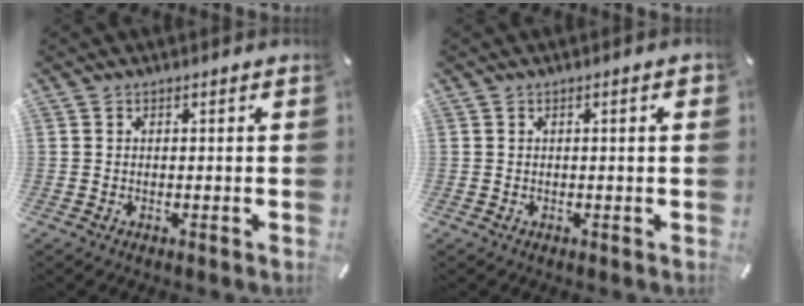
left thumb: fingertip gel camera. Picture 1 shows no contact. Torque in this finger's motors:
{"motor_torque": [-0.06, -0.05, 0.04, 0.08, -0.01]}